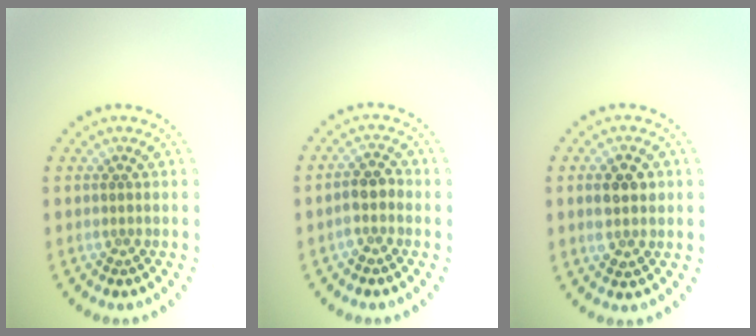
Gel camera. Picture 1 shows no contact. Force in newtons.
{"total": 1.9, "press": 1.7, "slide": 0.8}
{"total": 2.8, "press": 2.8, "slide": 0.4}